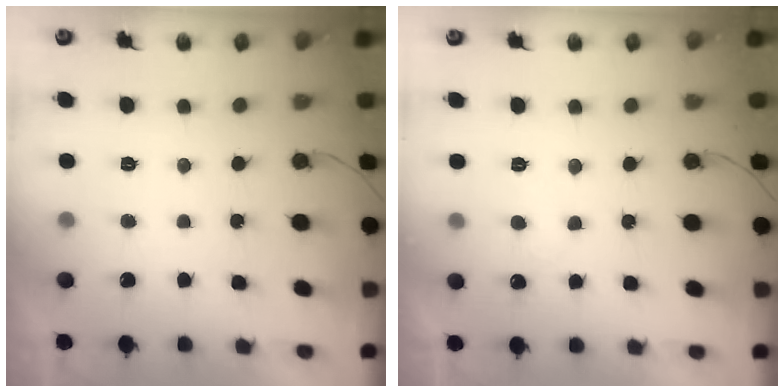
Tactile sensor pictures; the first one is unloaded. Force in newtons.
{"total": 6.1, "press": 6.1, "slide": 0.5}